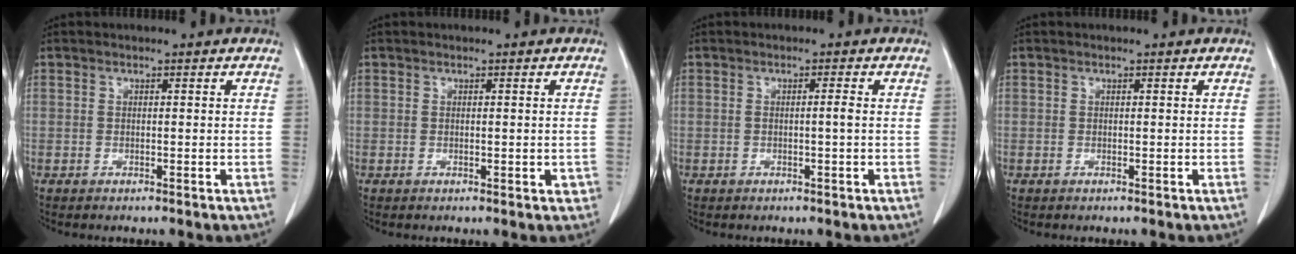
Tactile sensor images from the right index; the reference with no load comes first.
{"total": 1.6, "force": [-0.3, 0.8, 1.3], "torque": [-0.010, 0.002, -0.001]}
{"total": 1.1, "force": [-0.2, -0.2, 1.1], "torque": [-0.019, 0.001, -0.003]}
{"total": 0.0}